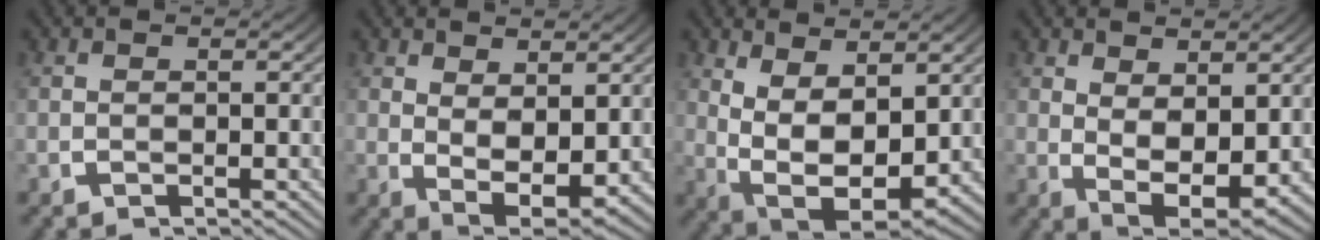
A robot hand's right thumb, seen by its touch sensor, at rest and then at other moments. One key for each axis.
{"total": 5.0, "fx": 0.4, "fy": 3.1, "fz": 3.9, "tx": -0.076, "ty": -0.028, "tz": 0.020}
{"total": 9.3, "fx": -0.8, "fy": 6.3, "fz": 6.8, "tx": -0.154, "ty": -0.061, "tz": 0.012}
{"total": 5.6, "fx": 0.1, "fy": 3.5, "fz": 4.4, "tx": -0.085, "ty": -0.032, "tz": 0.016}